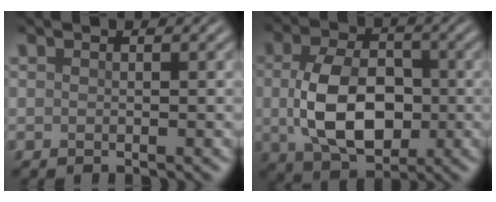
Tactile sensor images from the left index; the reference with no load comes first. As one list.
[{"total": 8.2, "force": [-0.5, 5.3, 6.2], "torque": [-0.130, -0.008, -0.006]}]